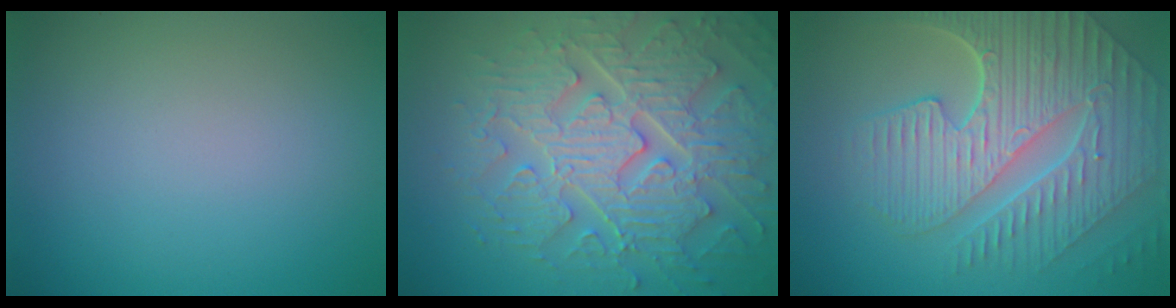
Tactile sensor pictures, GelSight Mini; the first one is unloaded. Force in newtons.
{"total": 8.5, "press": 6.5, "slide": 5.4}
{"total": 9.5, "press": 6.5, "slide": 7.0}